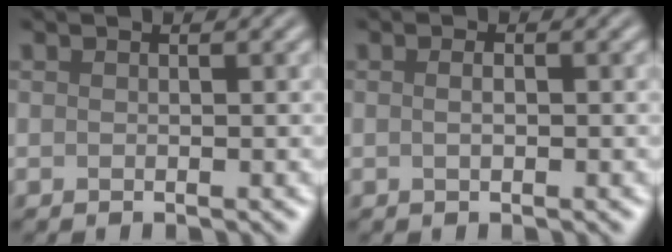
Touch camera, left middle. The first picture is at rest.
{"total": 1.0, "force": [0.1, 0.5, 0.9], "torque": [-0.012, -0.008, 0.001]}